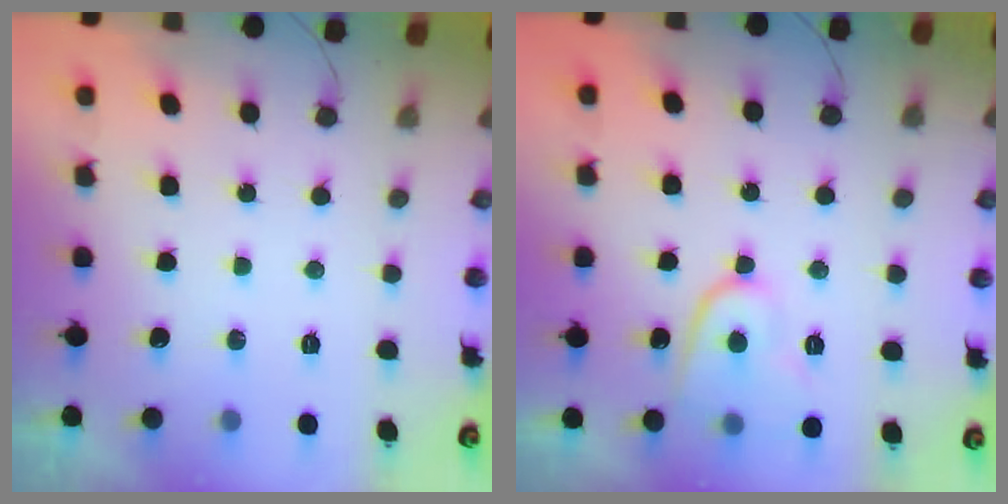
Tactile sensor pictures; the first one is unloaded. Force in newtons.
{"total": 10.3, "press": 10.2, "slide": 1.1}